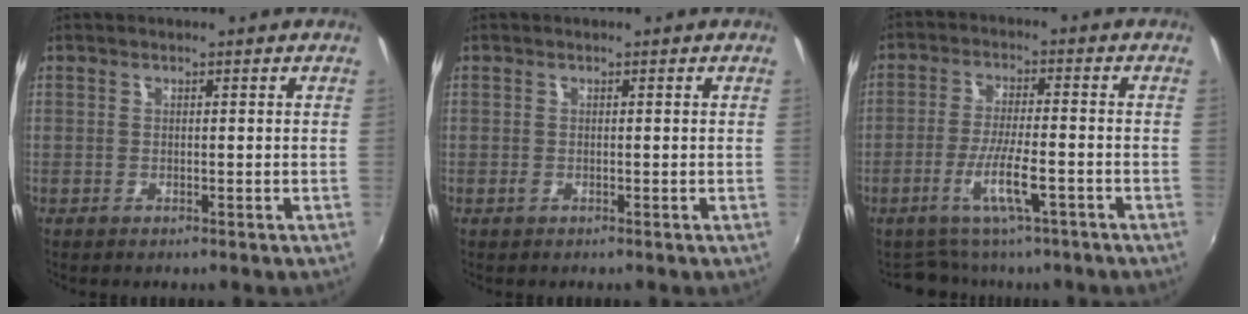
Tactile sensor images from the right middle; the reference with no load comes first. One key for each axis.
{"total": 0.6, "fx": -0.3, "fy": 0.4, "fz": 0.3, "tx": -0.005, "ty": -0.002, "tz": -0.006}
{"total": 8.0, "fx": -5.0, "fy": 2.3, "fz": 5.8, "tx": -0.120, "ty": -0.012, "tz": -0.084}